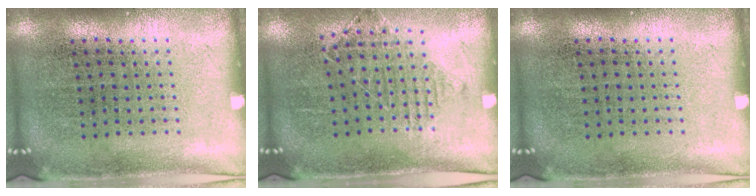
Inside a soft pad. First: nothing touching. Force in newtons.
{"total": 1.1, "press": 1.0, "slide": 0.5}
{"total": 0.0}